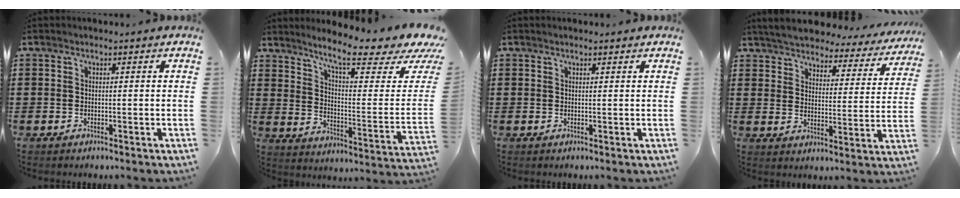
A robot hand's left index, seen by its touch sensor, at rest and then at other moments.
{"total": 9.7, "force": [7.7, 0.7, 5.9], "torque": [-0.120, -0.056, 0.125]}
{"total": 0.7, "force": [0.5, 0.1, 0.4], "torque": [-0.009, -0.001, 0.011]}
{"total": 4.6, "force": [4.6, 0.3, 0.7], "torque": [-0.040, -0.036, 0.076]}